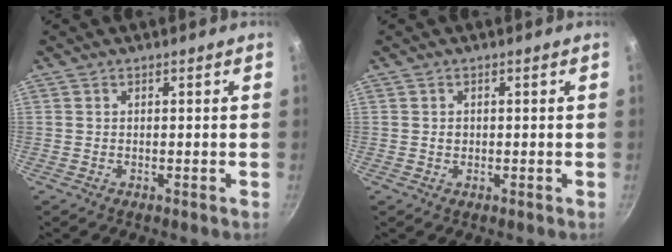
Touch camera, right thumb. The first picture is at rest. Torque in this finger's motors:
{"motor_torque": [0.12, 0.18, 0.31, -0.15, 0.00]}